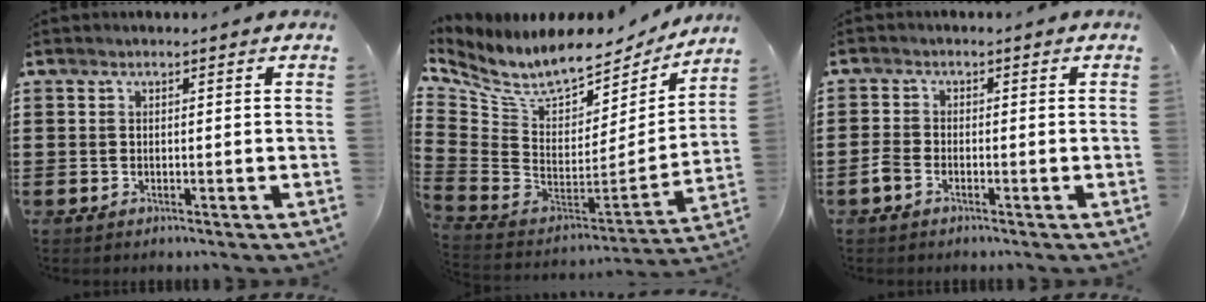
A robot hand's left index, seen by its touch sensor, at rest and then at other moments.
{"total": 9.0, "force": [7.0, 3.2, 4.7], "torque": [-0.119, -0.059, 0.122]}
{"total": 1.9, "force": [-1.3, 0.8, 1.0], "torque": [-0.036, -0.002, -0.031]}